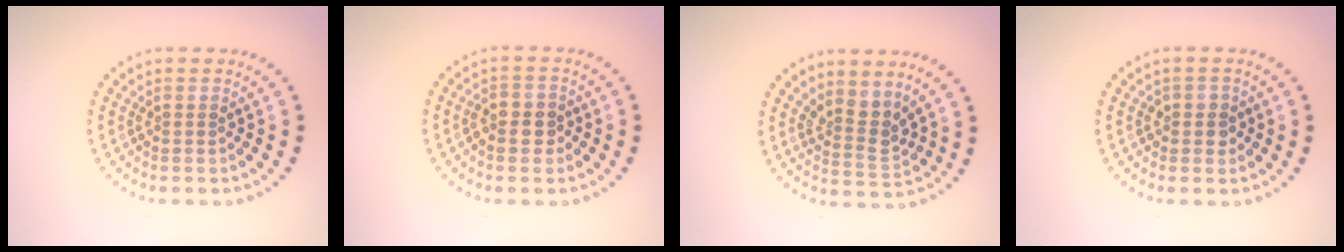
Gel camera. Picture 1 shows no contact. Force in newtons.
{"total": 2.5, "press": 2.5, "slide": 0.6}
{"total": 2.7, "press": 2.0, "slide": 1.8}
{"total": 1.6, "press": 1.4, "slide": 0.7}